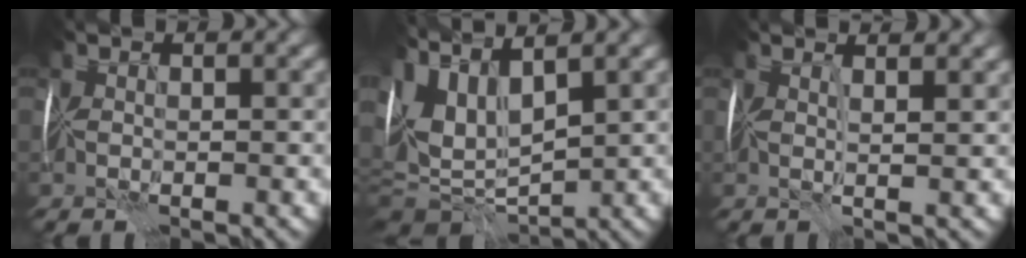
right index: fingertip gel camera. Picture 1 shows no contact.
{"total": 9.9, "force": [1.5, 5.0, 8.4], "torque": [-0.186, 0.002, 0.040]}
{"total": 2.8, "force": [2.1, 0.1, 1.8], "torque": [-0.017, 0.008, 0.012]}